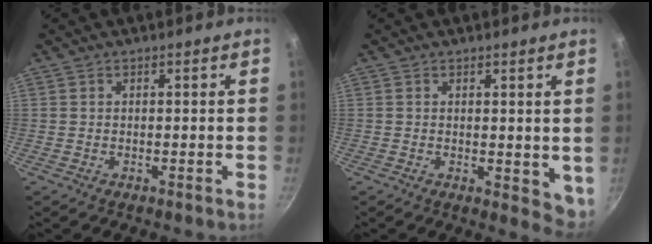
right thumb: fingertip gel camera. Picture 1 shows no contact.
{"total": 4.8, "force": [0.8, 2.5, 4.0], "torque": [-0.046, -0.012, 0.013]}